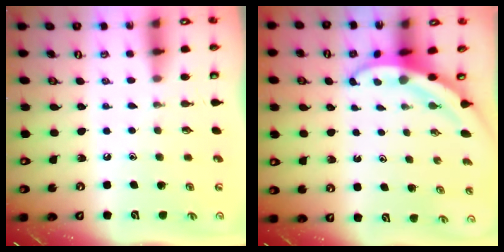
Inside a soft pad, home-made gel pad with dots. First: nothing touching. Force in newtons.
{"total": 3.7, "press": 3.7, "slide": 0.5}